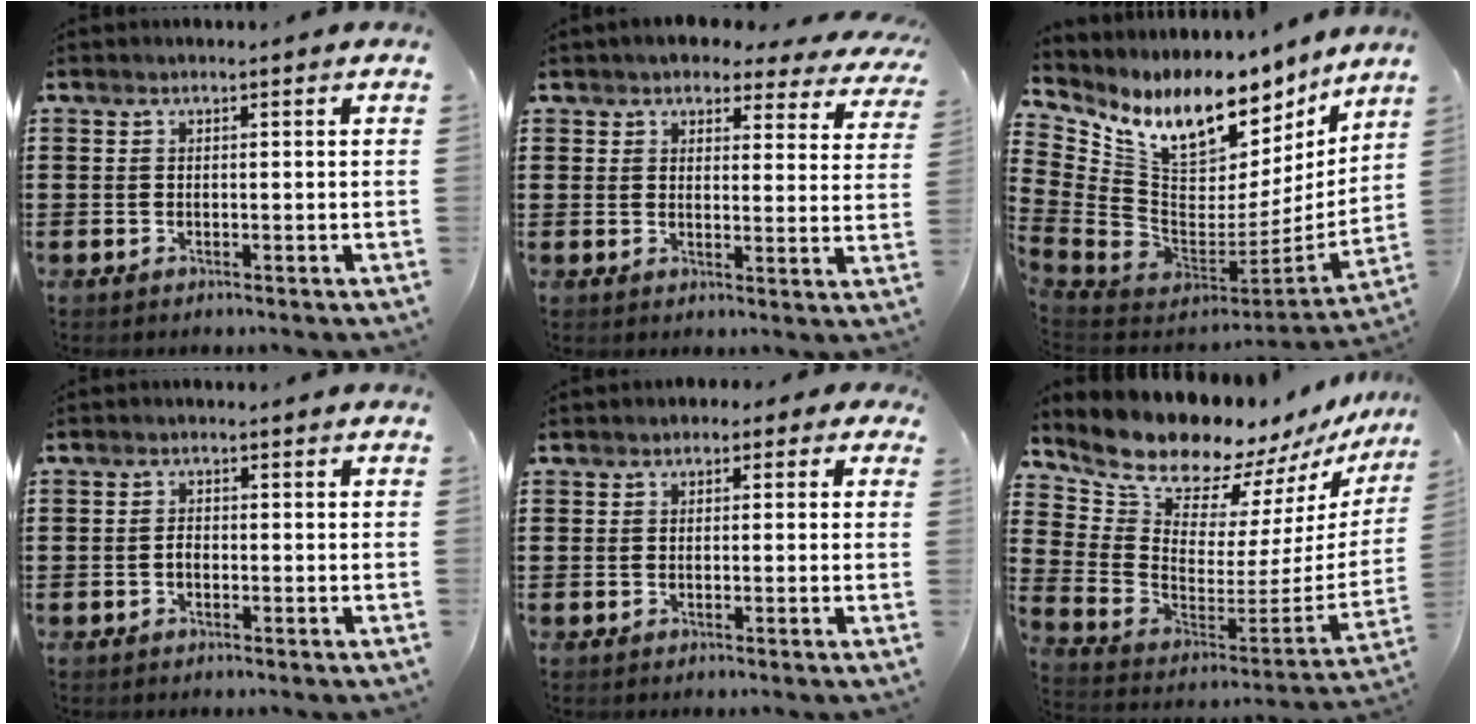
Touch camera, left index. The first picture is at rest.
{"total": 4.2, "force": [3.9, 1.0, 1.2], "torque": [-0.033, -0.018, 0.067]}
{"total": 11.8, "force": [7.9, 6.1, 6.2], "torque": [-0.137, -0.062, 0.142]}
{"total": 1.4, "force": [-0.4, 0.9, 1.0], "torque": [-0.021, 0.002, -0.007]}
{"total": 2.0, "force": [1.3, 1.4, 0.7], "torque": [-0.014, 0.007, 0.021]}
{"total": 11.5, "force": [10.8, 3.3, 2.2], "torque": [-0.091, -0.087, 0.194]}